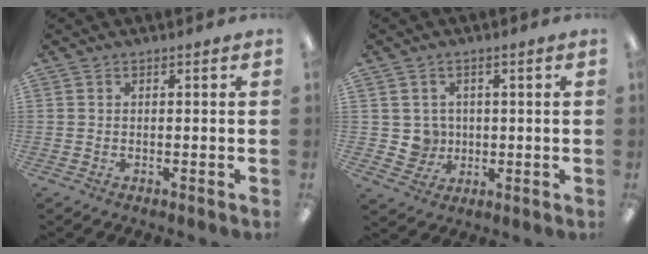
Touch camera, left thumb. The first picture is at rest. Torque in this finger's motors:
{"motor_torque": [0.00, 0.01, 0.02, -0.04, -0.03]}